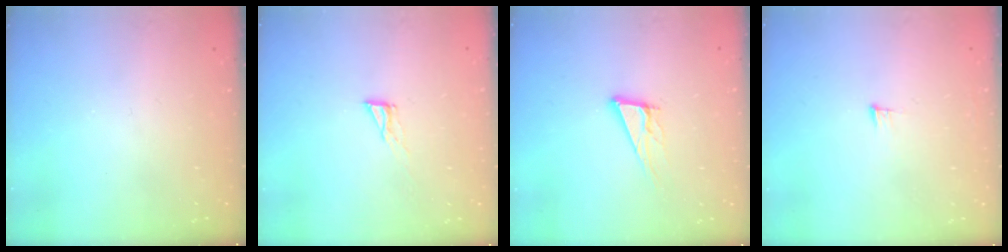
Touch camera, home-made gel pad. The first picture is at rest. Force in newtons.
{"total": 4.3, "press": 4.2, "slide": 0.3}
{"total": 10.8, "press": 10.5, "slide": 2.6}
{"total": 5.2, "press": 5.0, "slide": 1.3}